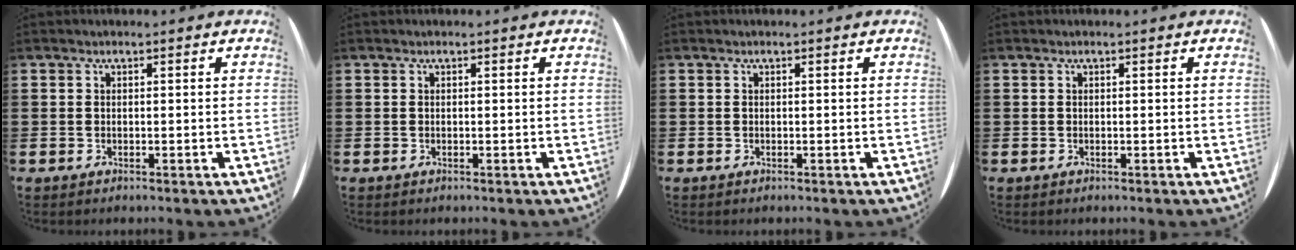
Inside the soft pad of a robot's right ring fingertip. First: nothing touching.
{"total": 0.0}
{"total": 0.0}
{"total": 0.0}